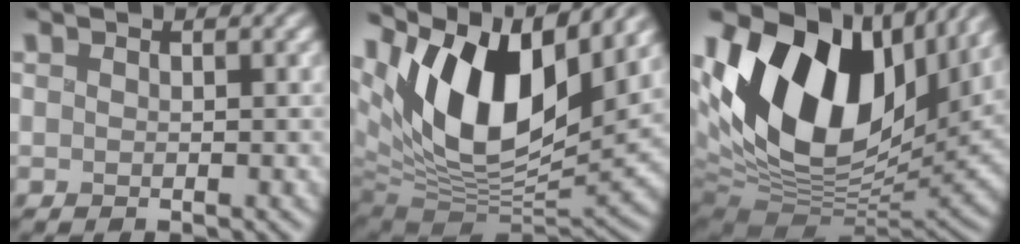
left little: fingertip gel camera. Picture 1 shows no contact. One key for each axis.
{"total": 14.6, "fx": 5.4, "fy": 7.3, "fz": 11.4, "tx": -0.195, "ty": 0.016, "tz": 0.091}
{"total": 17.5, "fx": 4.5, "fy": 11.1, "fz": 12.8, "tx": -0.245, "ty": 0.014, "tz": 0.072}